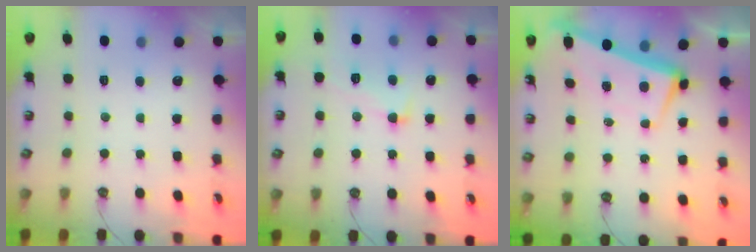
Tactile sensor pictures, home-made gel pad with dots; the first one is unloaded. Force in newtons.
{"total": 3.3, "press": 3.2, "slide": 1.0}
{"total": 2.2, "press": 1.4, "slide": 1.7}